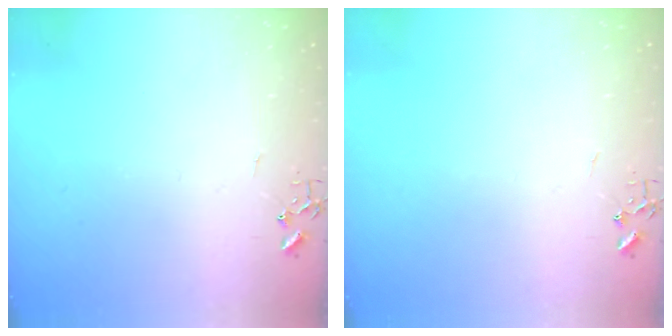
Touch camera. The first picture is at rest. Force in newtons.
{"total": 0.0}